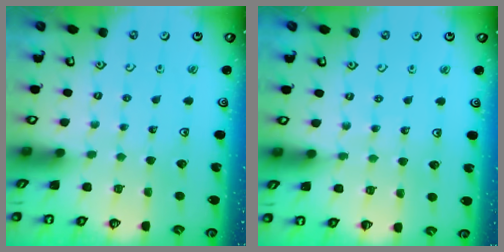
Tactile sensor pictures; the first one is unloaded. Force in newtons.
{"total": 3.4, "press": 3.3, "slide": 0.9}